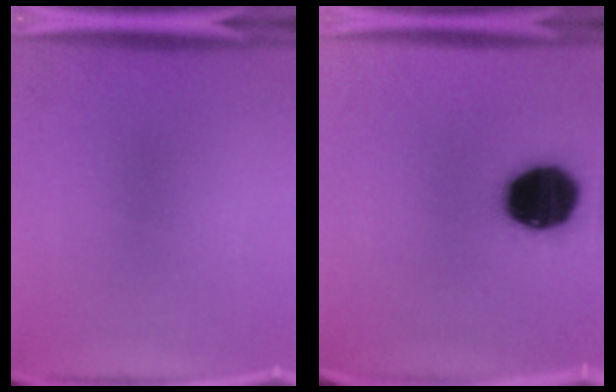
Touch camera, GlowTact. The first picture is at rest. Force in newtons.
{"total": 20.0}